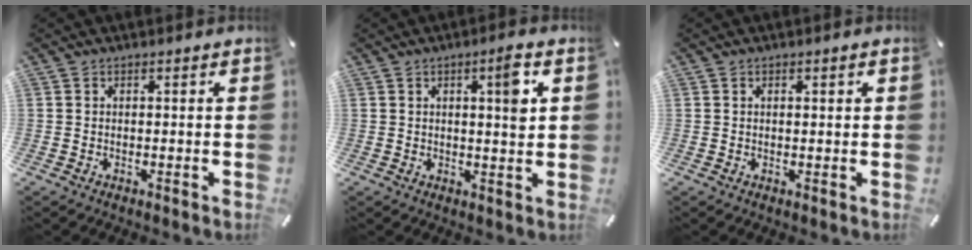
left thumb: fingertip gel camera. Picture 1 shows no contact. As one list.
[{"total": 5.9, "force": [2.0, 1.1, 5.5], "torque": [-0.070, -0.015, 0.022]}, {"total": 0.7, "force": [0.2, 0.3, 0.6], "torque": [-0.011, 0.002, 0.004]}]